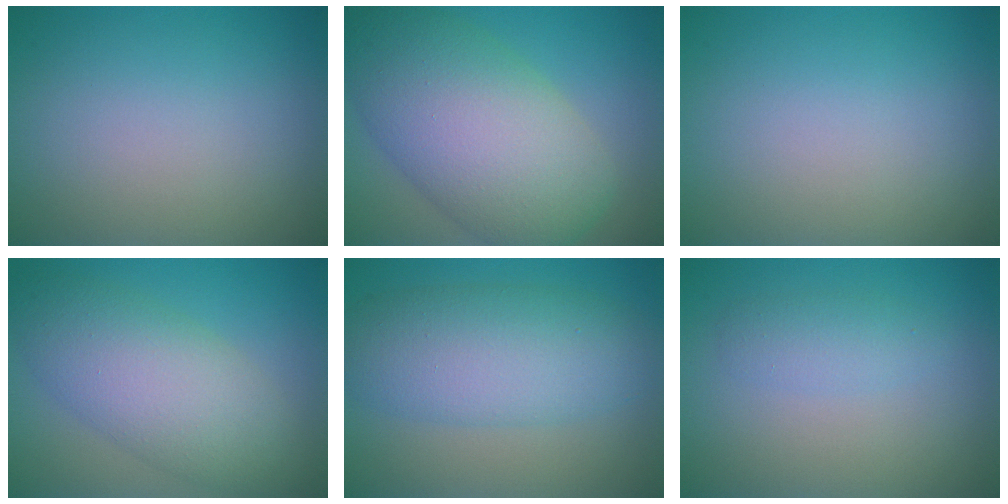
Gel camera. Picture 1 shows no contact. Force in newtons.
{"total": 11.7, "press": 11.7, "slide": 0.4}
{"total": 0.0}
{"total": 7.2, "press": 7.2, "slide": 0.1}
{"total": 6.9, "press": 6.9, "slide": 0.0}
{"total": 1.7, "press": 1.7, "slide": 0.0}